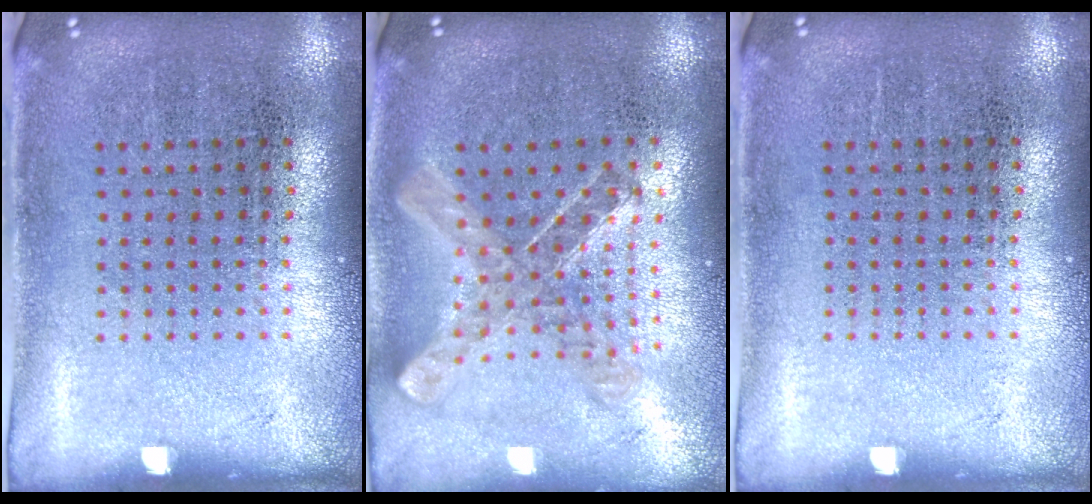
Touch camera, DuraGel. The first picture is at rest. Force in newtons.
{"total": 0.9, "press": 0.9, "slide": 0.1}
{"total": 0.0}